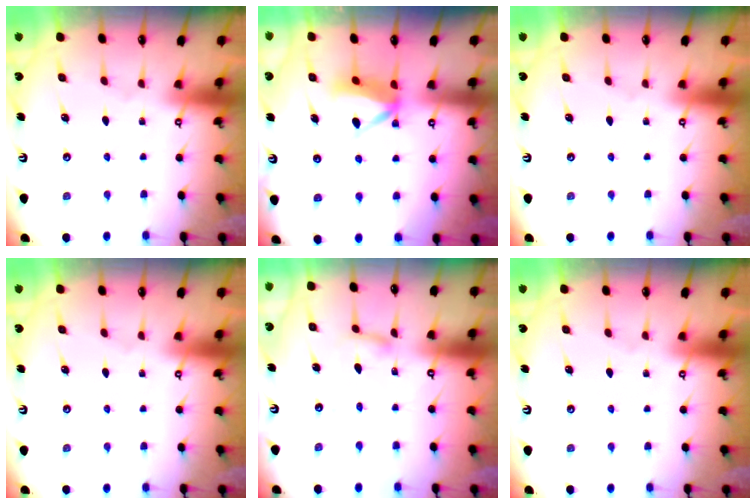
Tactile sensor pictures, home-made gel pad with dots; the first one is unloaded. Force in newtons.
{"total": 6.7, "press": 6.7, "slide": 0.5}
{"total": 0.0}
{"total": 0.0}
{"total": 4.0, "press": 4.0, "slide": 0.4}
{"total": 0.0}